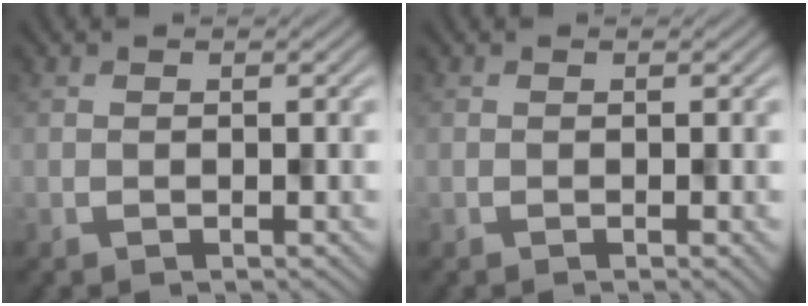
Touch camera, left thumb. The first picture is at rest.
{"total": 1.1, "force": [-0.4, 0.2, 1.0], "torque": [-0.010, 0.001, -0.004]}